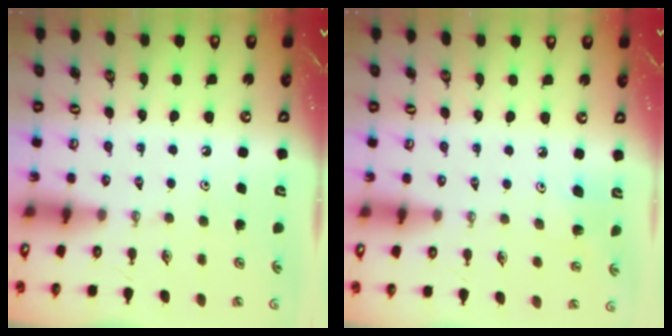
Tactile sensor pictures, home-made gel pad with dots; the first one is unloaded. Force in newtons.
{"total": 5.6, "press": 5.3, "slide": 2.0}